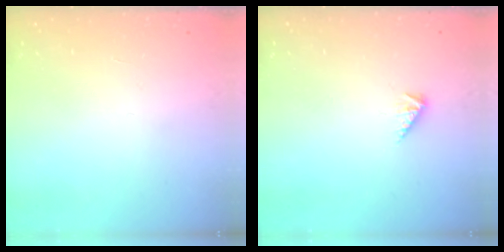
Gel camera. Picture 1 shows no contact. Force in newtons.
{"total": 2.8, "press": 2.7, "slide": 0.4}